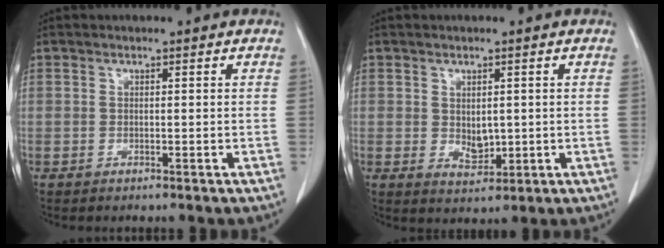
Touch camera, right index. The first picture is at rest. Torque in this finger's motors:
{"motor_torque": [0.09, 0.02, 0.00, 0.01]}